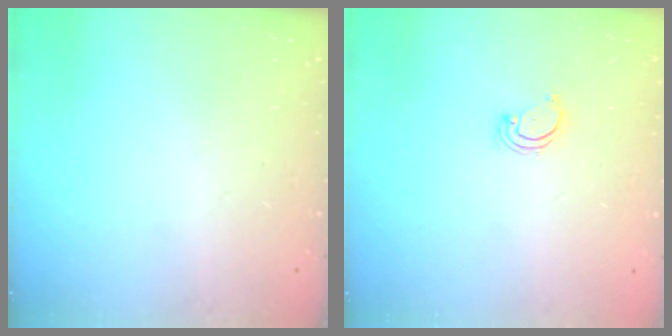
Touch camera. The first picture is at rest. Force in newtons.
{"total": 2.8, "press": 2.8, "slide": 0.3}